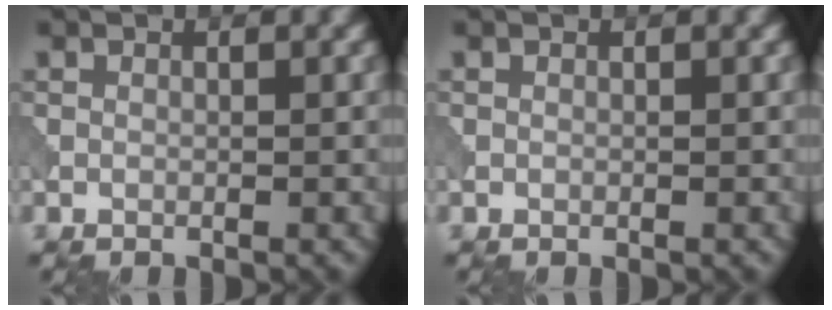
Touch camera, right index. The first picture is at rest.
{"total": 0.0}